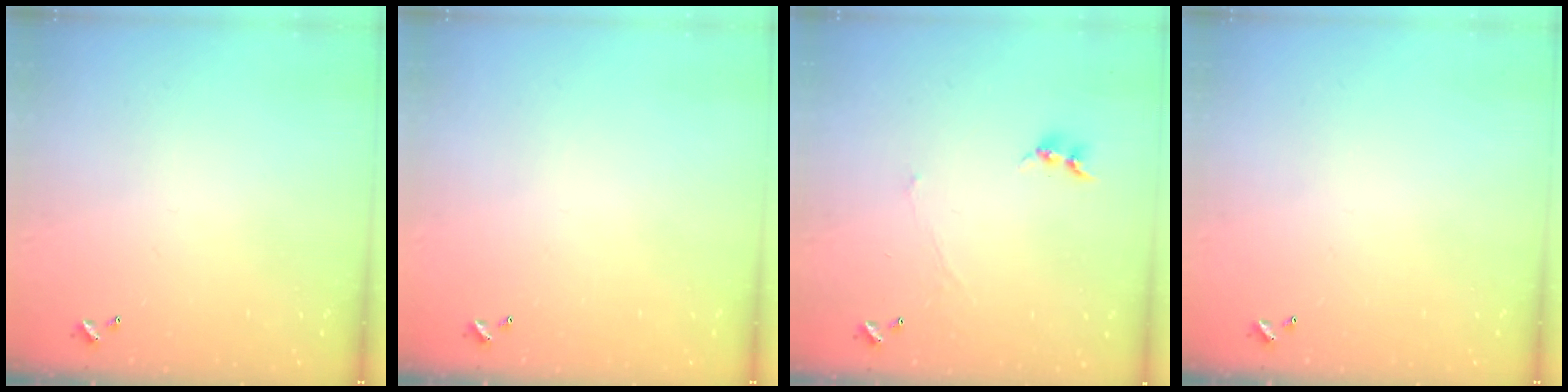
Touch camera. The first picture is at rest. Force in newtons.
{"total": 0.0}
{"total": 1.0, "press": 0.8, "slide": 0.6}
{"total": 0.0}